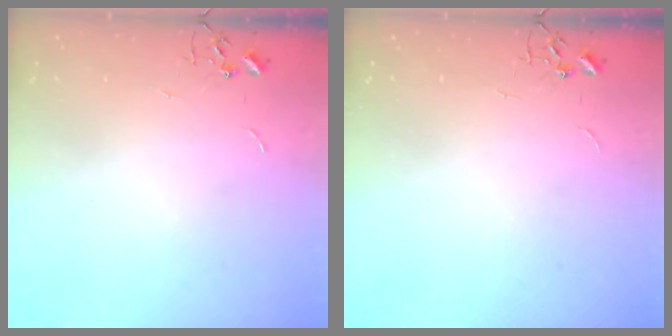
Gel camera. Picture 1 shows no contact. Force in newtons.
{"total": 0.0}